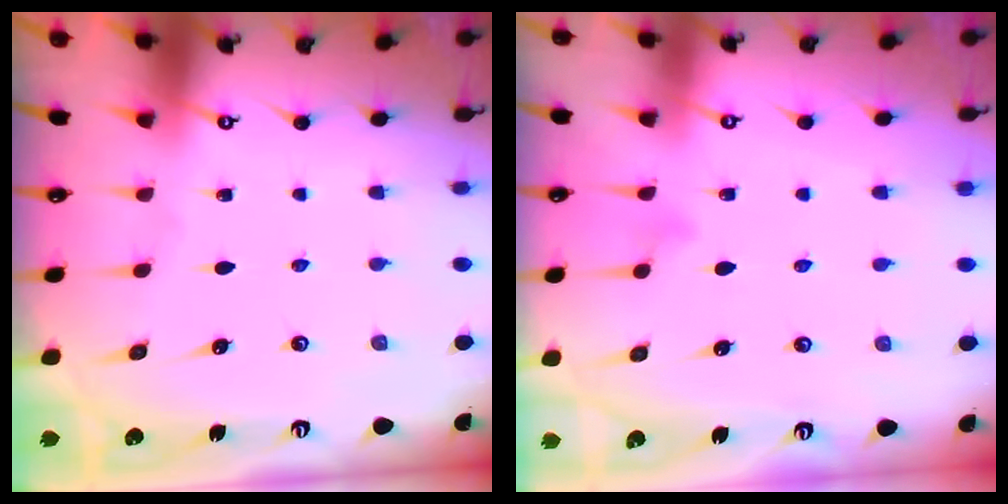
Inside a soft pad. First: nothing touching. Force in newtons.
{"total": 3.8, "press": 3.8, "slide": 0.4}